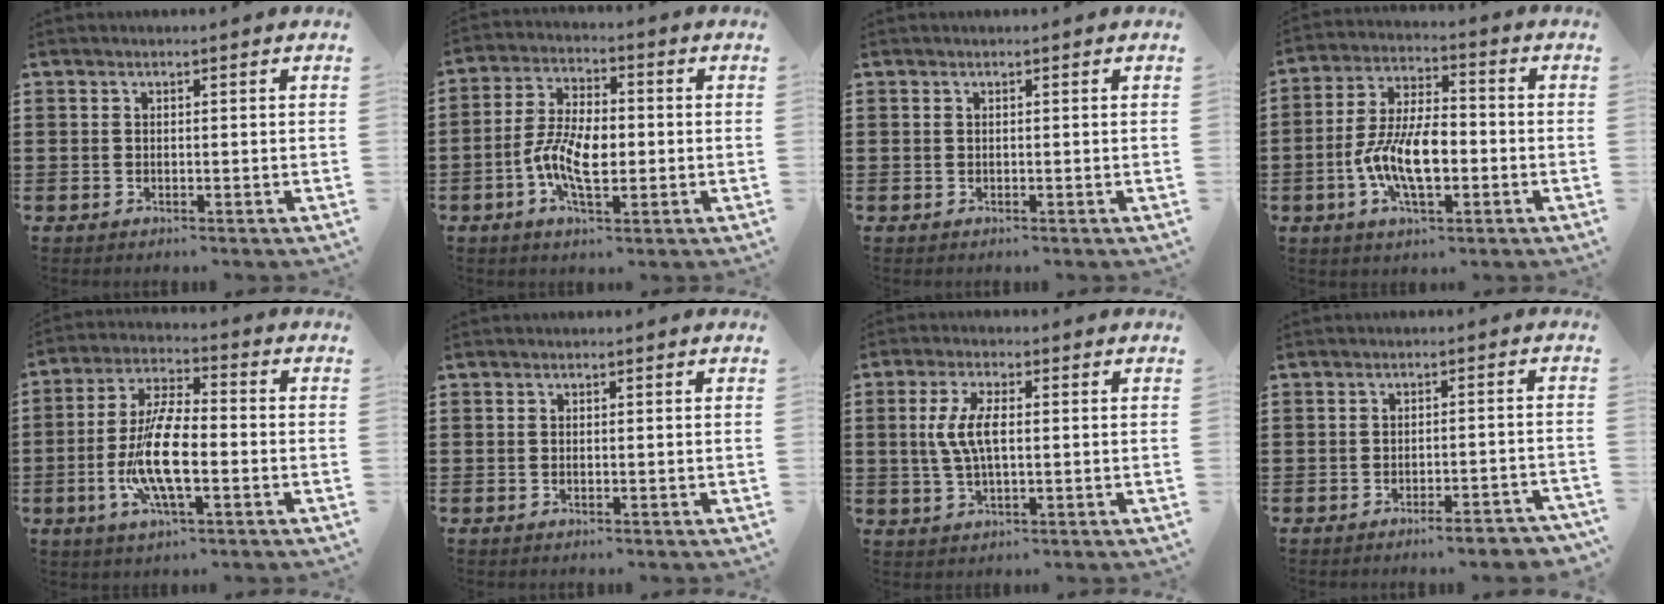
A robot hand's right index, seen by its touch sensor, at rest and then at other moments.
{"total": 8.1, "force": [-1.8, 3.9, 6.9], "torque": [-0.153, 0.001, -0.039]}
{"total": 0.0}
{"total": 10.4, "force": [-2.8, 4.5, 8.9], "torque": [-0.196, -0.004, -0.057]}
{"total": 10.7, "force": [-2.6, 3.4, 9.8], "torque": [-0.215, -0.012, -0.053]}
{"total": 0.0}
{"total": 6.1, "force": [0.4, 2.3, 5.7], "torque": [-0.139, -0.003, -0.004]}
{"total": 2.9, "force": [-2.6, 0.0, 1.5], "torque": [-0.024, -0.002, -0.049]}